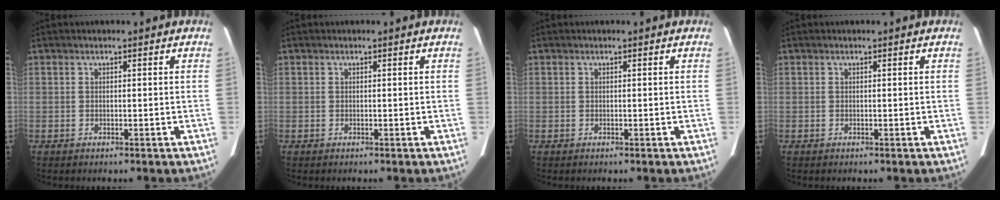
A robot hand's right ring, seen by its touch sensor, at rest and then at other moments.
{"total": 0.0}
{"total": 0.0}
{"total": 0.0}